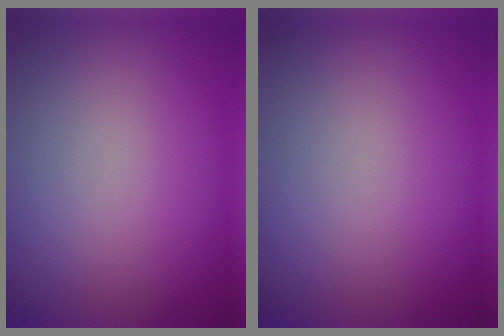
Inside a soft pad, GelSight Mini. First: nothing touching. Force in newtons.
{"total": 0.0}